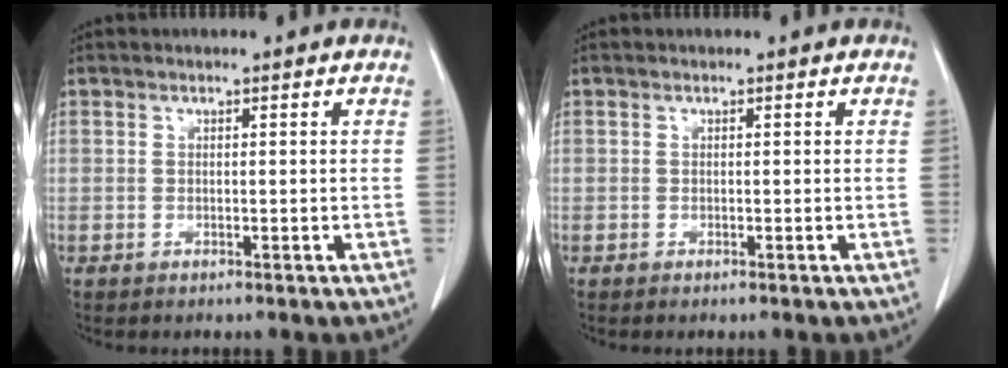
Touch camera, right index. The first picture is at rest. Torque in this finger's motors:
{"motor_torque": [-0.09, -0.01, 0.03, 0.02]}